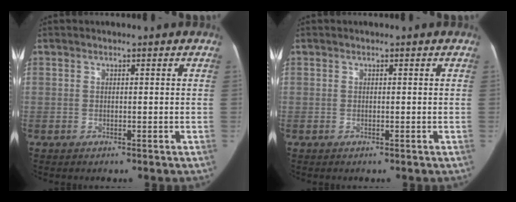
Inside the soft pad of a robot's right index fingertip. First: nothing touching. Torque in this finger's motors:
{"motor_torque": [0.00, 0.00, 0.00, 0.00]}